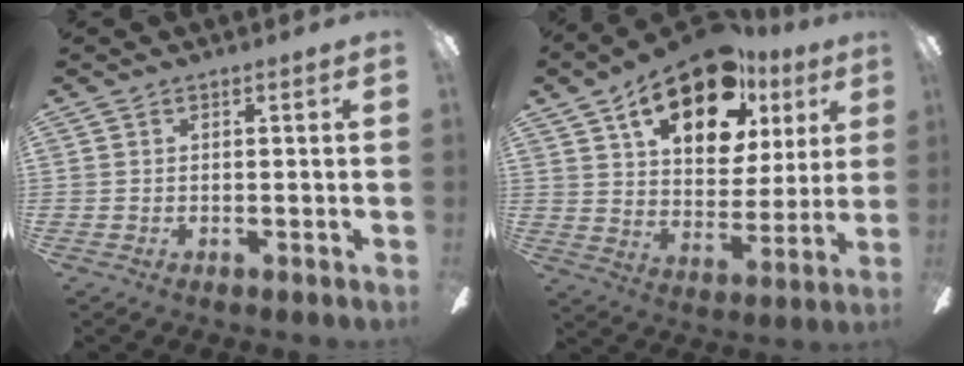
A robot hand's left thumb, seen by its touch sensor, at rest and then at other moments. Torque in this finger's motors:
{"motor_torque": [0.43, 0.87, 1.25, -1.53, 0.17]}